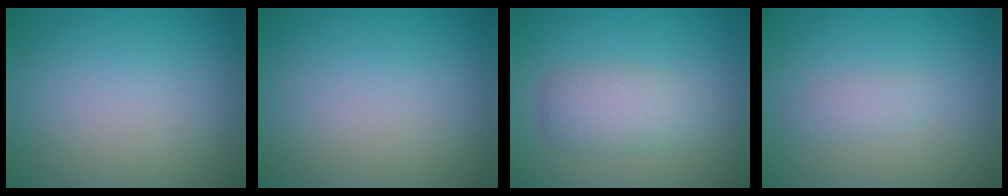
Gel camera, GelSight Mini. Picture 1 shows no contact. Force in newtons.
{"total": 0.0}
{"total": 3.2, "press": 3.2, "slide": 0.2}
{"total": 1.2, "press": 1.2, "slide": 0.0}